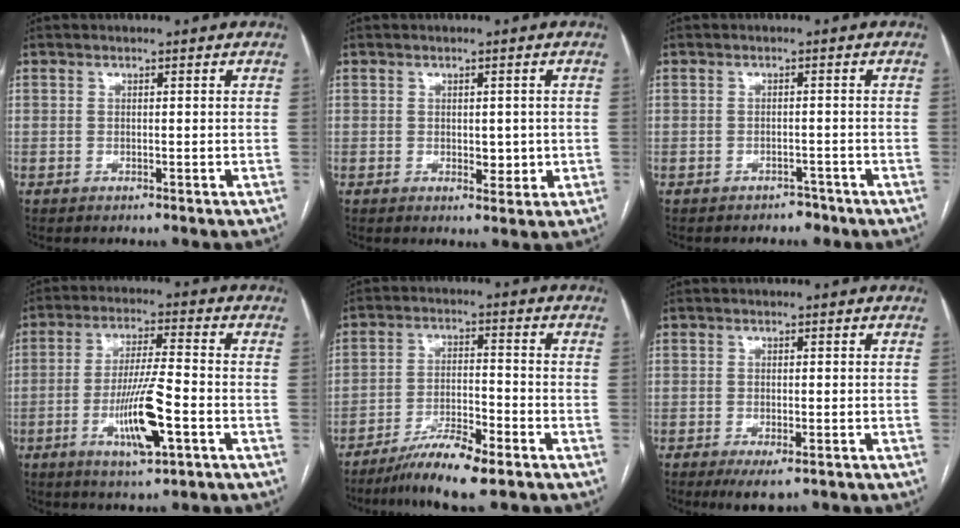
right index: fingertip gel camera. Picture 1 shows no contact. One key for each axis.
{"total": 3.0, "fx": -0.1, "fy": 1.7, "fz": 2.5, "tx": -0.030, "ty": -0.002, "tz": 0.005}
{"total": 2.3, "fx": -1.9, "fy": 1.4, "fz": 0.1, "tx": -0.003, "ty": 0.008, "tz": -0.024}
{"total": 10.3, "fx": -3.6, "fy": 1.1, "fz": 9.6, "tx": -0.181, "ty": -0.008, "tz": -0.064}
{"total": 8.5, "fx": -6.2, "fy": 0.7, "fz": 5.8, "tx": -0.108, "ty": -0.019, "tz": -0.111}
{"total": 4.0, "fx": -2.3, "fy": 1.2, "fz": 3.0, "tx": -0.046, "ty": -0.007, "tz": -0.030}